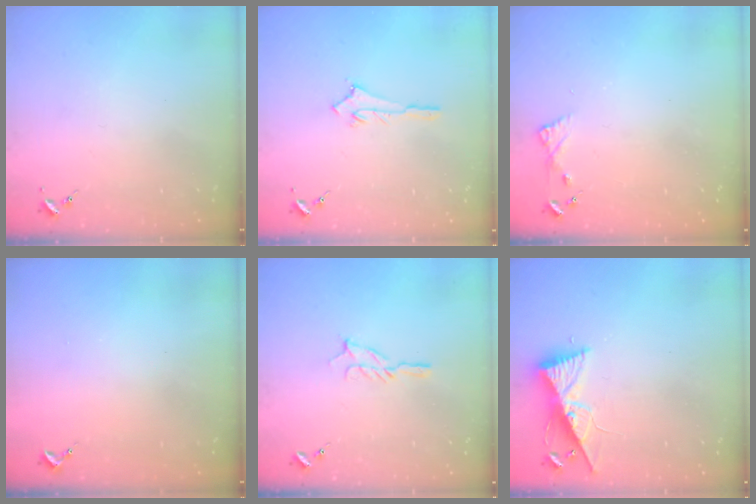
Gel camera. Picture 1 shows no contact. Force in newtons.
{"total": 2.5, "press": 2.5, "slide": 0.2}
{"total": 4.6, "press": 4.6, "slide": 0.5}
{"total": 0.7, "press": 0.7, "slide": 0.1}
{"total": 5.6, "press": 5.6, "slide": 0.5}
{"total": 9.6, "press": 9.6, "slide": 0.4}